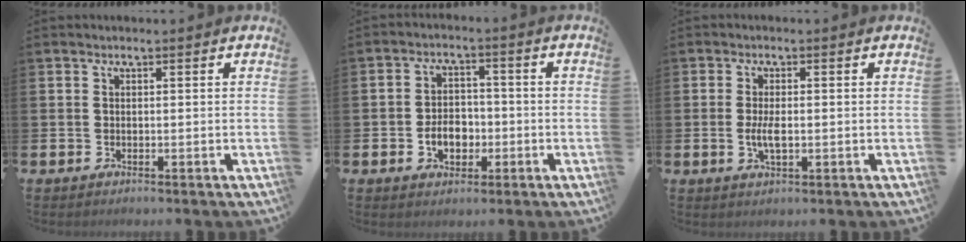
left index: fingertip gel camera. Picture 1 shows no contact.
{"total": 4.4, "force": [-1.2, 3.2, 2.7], "torque": [-0.036, 0.001, -0.030]}
{"total": 3.1, "force": [-0.2, 1.2, 2.8], "torque": [-0.056, -0.002, -0.008]}